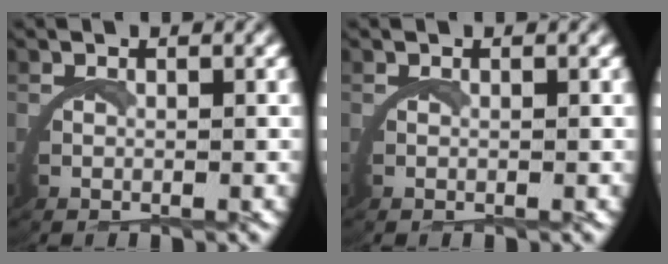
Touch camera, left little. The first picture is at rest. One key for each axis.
{"total": 0.0}